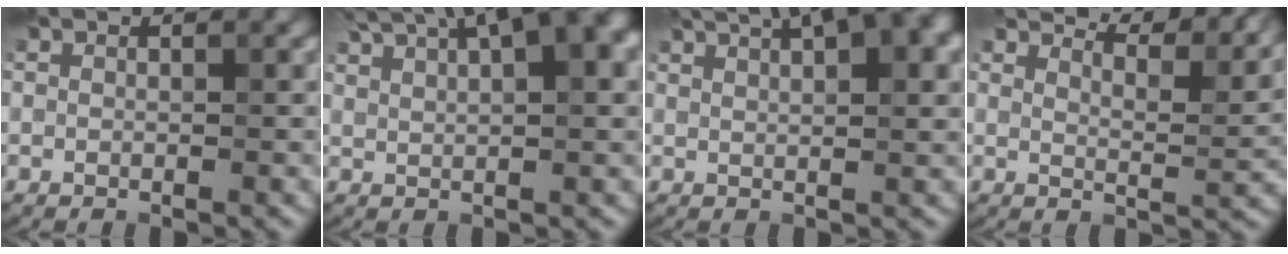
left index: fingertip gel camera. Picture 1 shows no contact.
{"total": 11.2, "force": [6.2, 3.5, 8.6], "torque": [-0.134, 0.029, 0.099]}
{"total": 8.8, "force": [5.1, 2.7, 6.7], "torque": [-0.085, 0.029, 0.066]}
{"total": 8.9, "force": [7.9, 1.5, 3.7], "torque": [-0.057, 0.014, 0.098]}